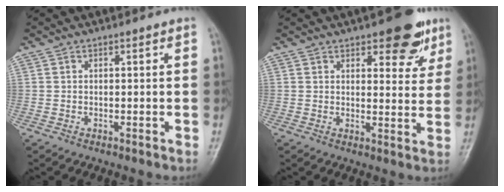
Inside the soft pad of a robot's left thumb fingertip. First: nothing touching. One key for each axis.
{"total": 9.3, "fx": 5.7, "fy": 4.0, "fz": 6.1, "tx": -0.045, "ty": -0.027, "tz": 0.072}